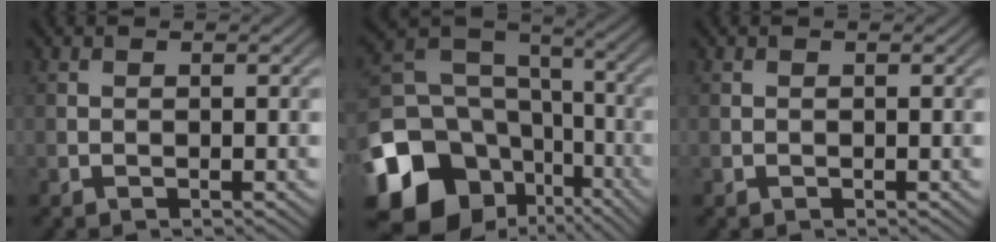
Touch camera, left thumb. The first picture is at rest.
{"total": 20.5, "force": [-9.5, 16.0, 8.5], "torque": [-0.226, -0.054, -0.157]}
{"total": 0.0}